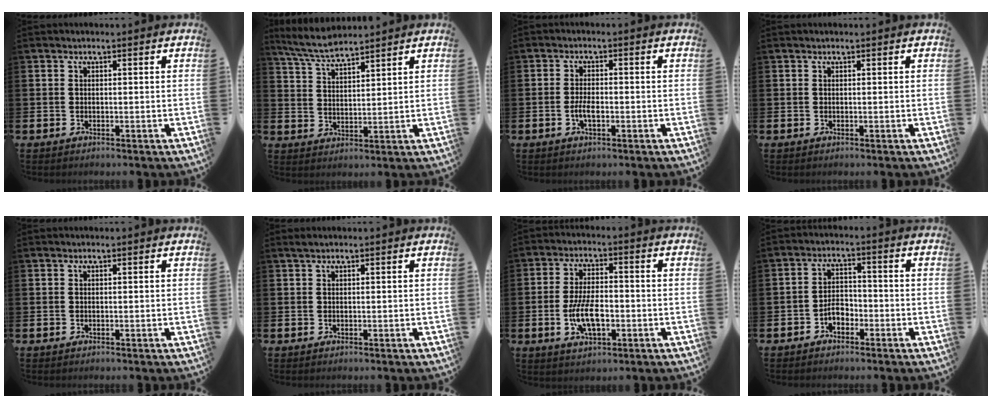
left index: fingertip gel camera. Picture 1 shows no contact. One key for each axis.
{"total": 5.8, "fx": 5.5, "fy": 0.6, "fz": 1.8, "tx": -0.052, "ty": -0.020, "tz": 0.101}
{"total": 2.7, "fx": -0.8, "fy": 1.1, "fz": 2.3, "tx": -0.039, "ty": 0.001, "tz": -0.015}
{"total": 0.0}
{"total": 0.0}
{"total": 0.7, "fx": 0.5, "fy": 0.1, "fz": 0.4, "tx": -0.008, "ty": 0.003, "tz": 0.009}
{"total": 6.5, "fx": -1.4, "fy": 3.0, "fz": 5.6, "tx": -0.112, "ty": -0.001, "tz": -0.030}
{"total": 2.9, "fx": -1.8, "fy": 1.7, "fz": 1.4, "tx": -0.032, "ty": 0.010, "tz": -0.038}